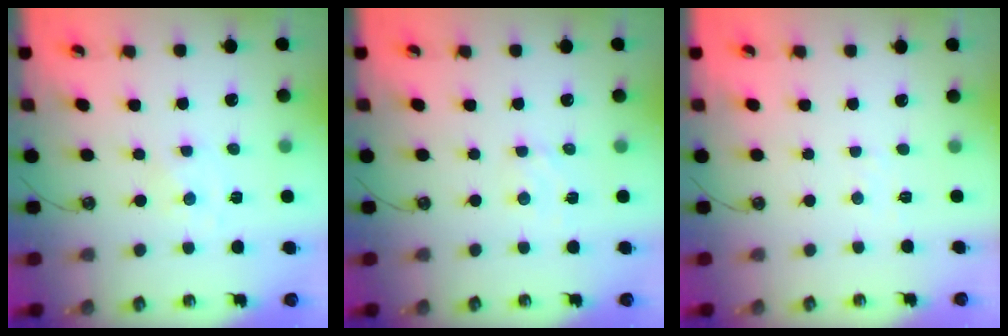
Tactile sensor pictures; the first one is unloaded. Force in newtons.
{"total": 3.0, "press": 2.9, "slide": 0.6}
{"total": 3.0, "press": 3.0, "slide": 0.4}